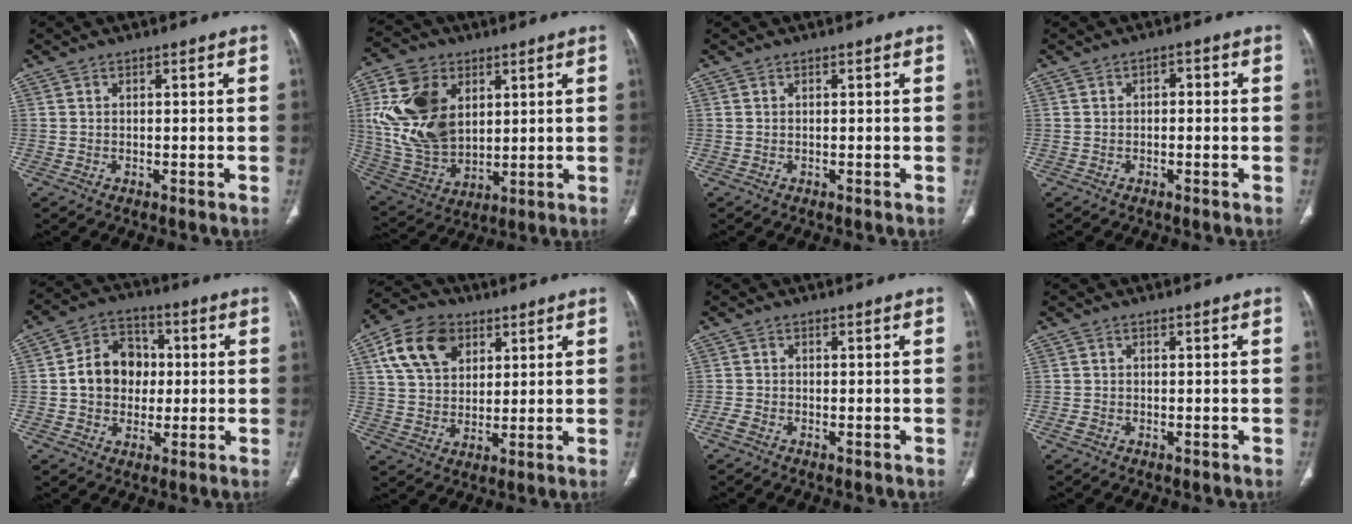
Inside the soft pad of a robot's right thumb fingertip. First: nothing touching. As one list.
[{"total": 18.7, "force": [4.9, 12.8, 12.7], "torque": [-0.234, -0.012, 0.107]}, {"total": 0.0}, {"total": 1.6, "force": [0.0, 1.1, 1.1], "torque": [-0.005, 0.008, -0.005]}, {"total": 10.9, "force": [0.2, 9.0, 6.2], "torque": [-0.067, 0.020, -0.002]}, {"total": 12.8, "force": [5.5, 9.0, 7.3], "torque": [-0.117, -0.005, 0.101]}, {"total": 1.8, "force": [-1.2, 0.9, 1.0], "torque": [-0.027, 0.004, -0.022]}, {"total": 1.3, "force": [-0.6, 1.0, 0.7], "torque": [-0.016, 0.003, -0.009]}]